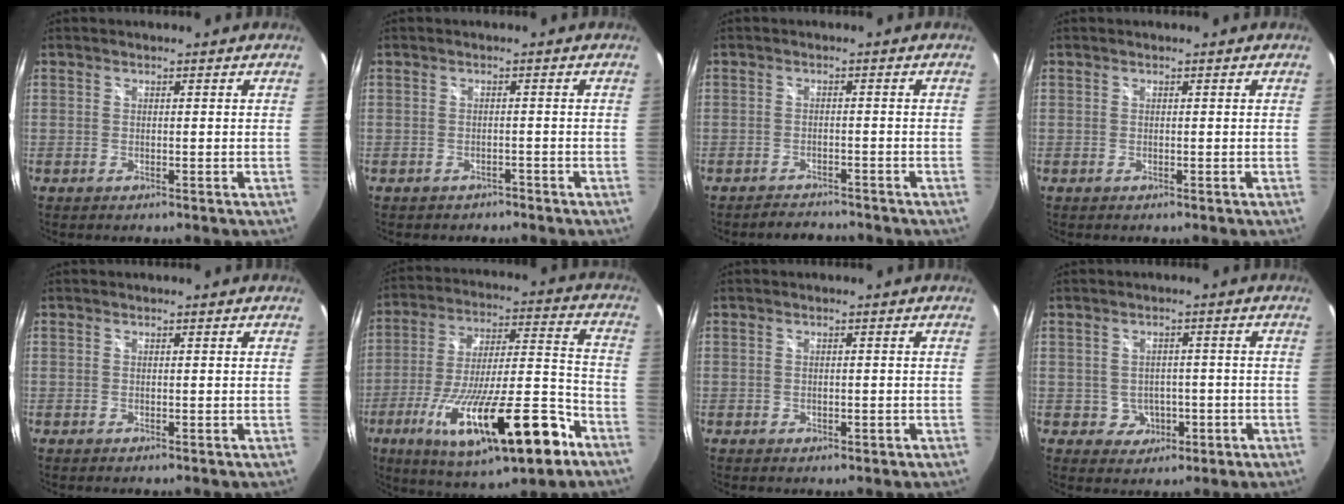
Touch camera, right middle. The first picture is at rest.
{"total": 2.2, "force": [-1.8, 1.3, 0.4], "torque": [-0.012, -0.006, -0.024]}
{"total": 3.6, "force": [-3.4, 0.9, 0.3], "torque": [-0.017, -0.003, -0.054]}
{"total": 0.0}
{"total": 0.0}
{"total": 25.2, "force": [-12.8, 6.2, 20.8], "torque": [-0.360, -0.045, -0.200]}
{"total": 1.1, "force": [-0.5, 0.8, 0.5], "torque": [-0.006, -0.003, -0.009]}
{"total": 4.4, "force": [-1.1, 4.1, 1.1], "torque": [-0.032, 0.010, -0.002]}